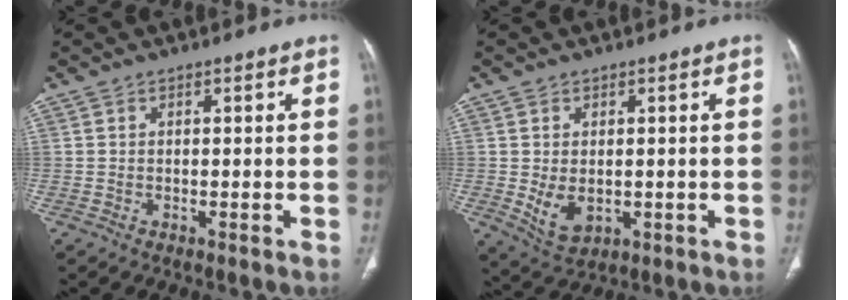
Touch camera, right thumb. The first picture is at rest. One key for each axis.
{"total": 5.7, "fx": -0.5, "fy": 3.7, "fz": 4.3, "tx": -0.074, "ty": -0.011, "tz": 0.007}